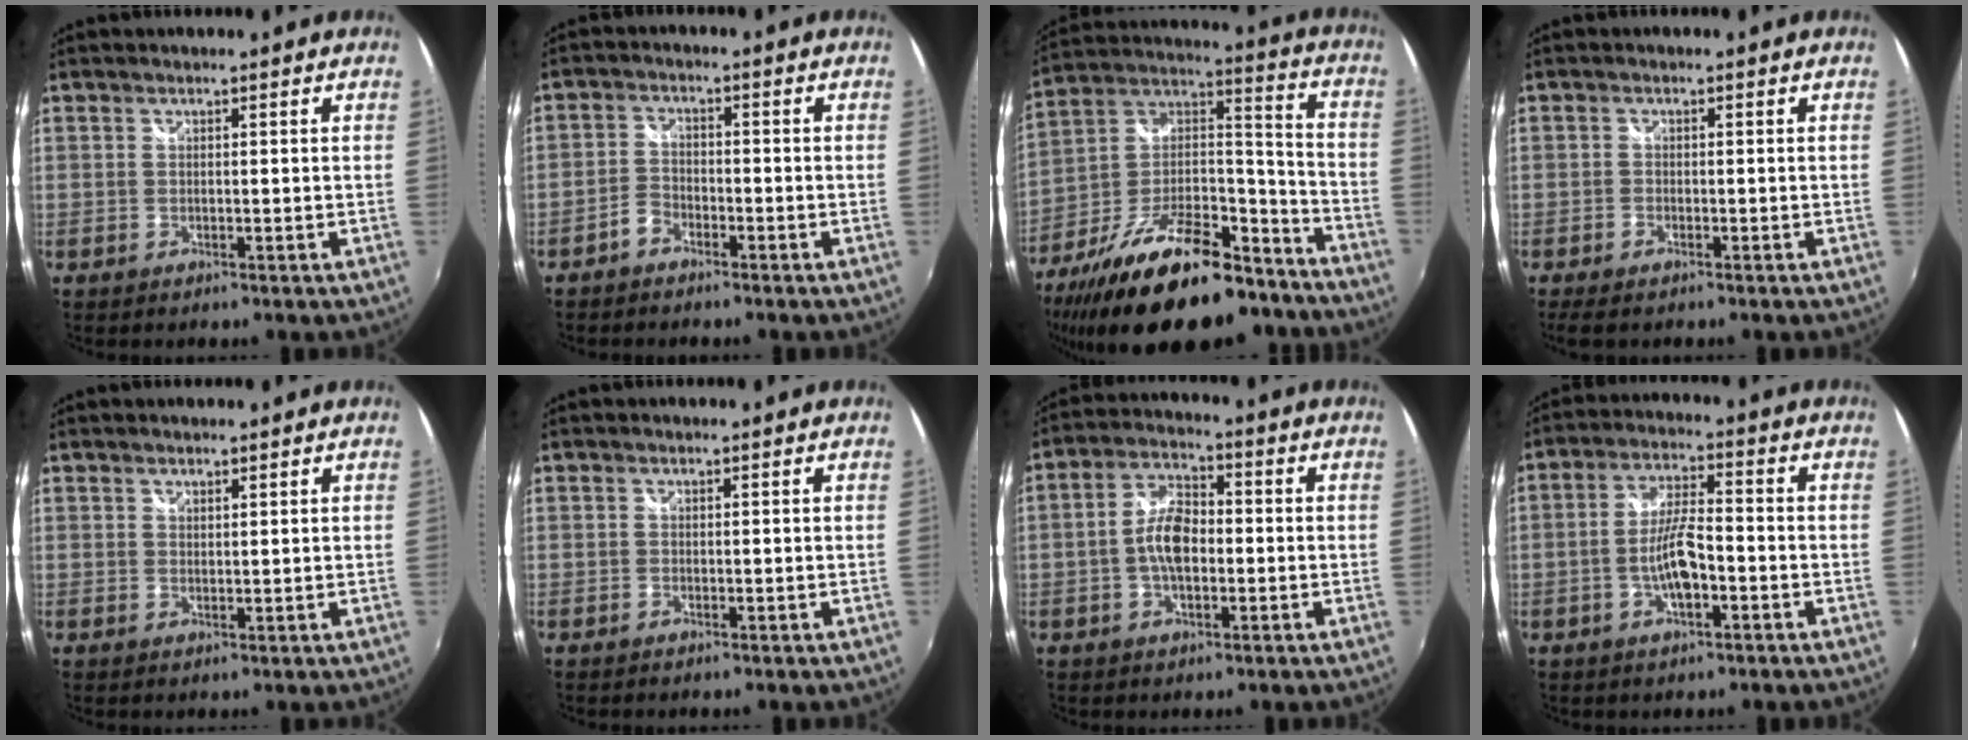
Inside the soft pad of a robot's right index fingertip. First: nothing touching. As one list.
[{"total": 3.0, "force": [-2.3, 1.5, 1.2], "torque": [-0.032, 0.010, -0.044]}, {"total": 29.5, "force": [-20.6, 11.6, 17.5], "torque": [-0.309, 0.005, -0.315]}, {"total": 3.3, "force": [-2.5, 1.2, 1.8], "torque": [-0.044, -0.011, -0.044]}, {"total": 1.2, "force": [1.1, 0.4, 0.3], "torque": [-0.003, 0.001, 0.018]}, {"total": 0.0}, {"total": 7.3, "force": [-1.3, 3.9, 6.1], "torque": [-0.119, 0.014, -0.024]}, {"total": 7.4, "force": [-2.6, 2.0, 6.6], "torque": [-0.129, 0.006, -0.044]}]